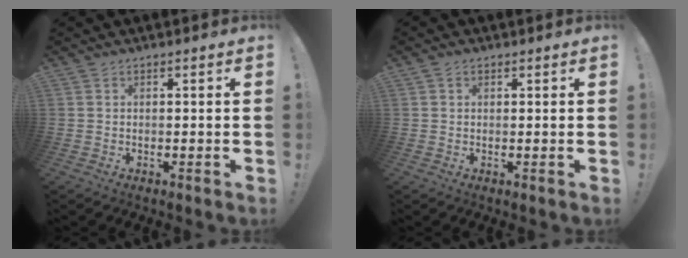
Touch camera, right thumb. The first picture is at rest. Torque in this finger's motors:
{"motor_torque": [0.03, -0.37, -0.17, 0.19, 0.11]}